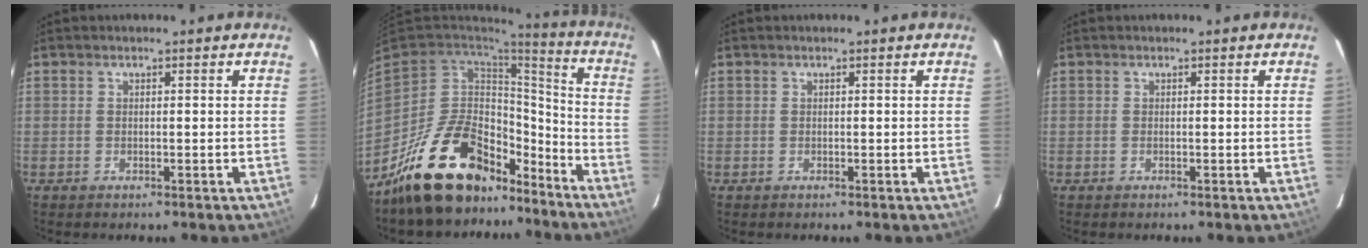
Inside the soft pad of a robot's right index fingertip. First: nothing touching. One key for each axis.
{"total": 22.2, "fx": -15.9, "fy": 11.1, "fz": 10.8, "tx": -0.215, "ty": 0.030, "tz": -0.241}
{"total": 0.0}
{"total": 0.0}